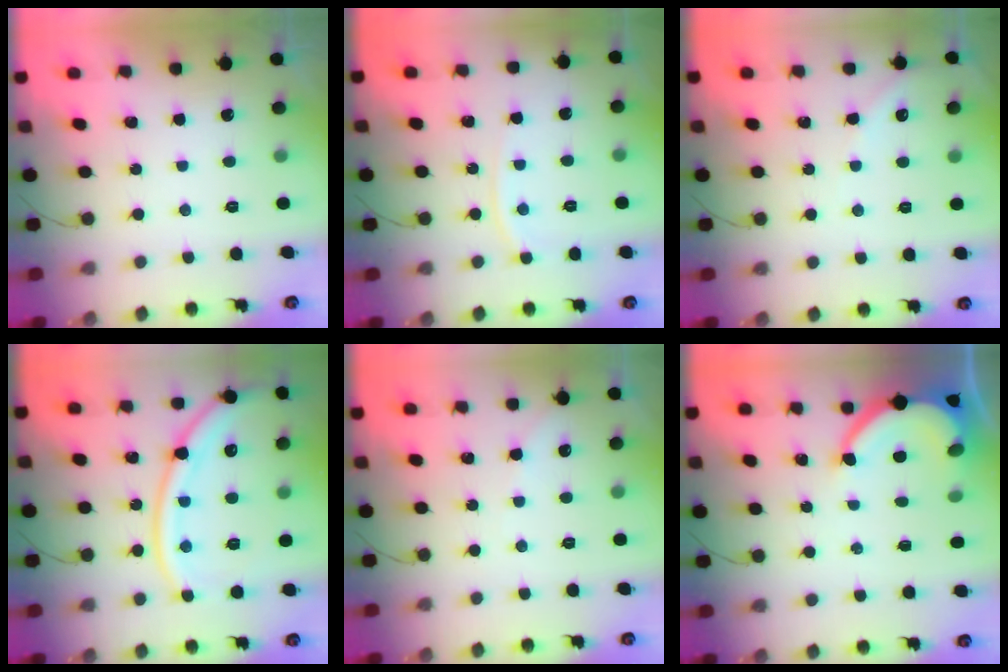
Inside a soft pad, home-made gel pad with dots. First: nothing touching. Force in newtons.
{"total": 5.5, "press": 5.5, "slide": 0.8}
{"total": 2.2, "press": 2.2, "slide": 0.4}
{"total": 17.4, "press": 17.3, "slide": 1.3}
{"total": 2.4, "press": 2.4, "slide": 0.5}
{"total": 8.1, "press": 8.0, "slide": 0.5}